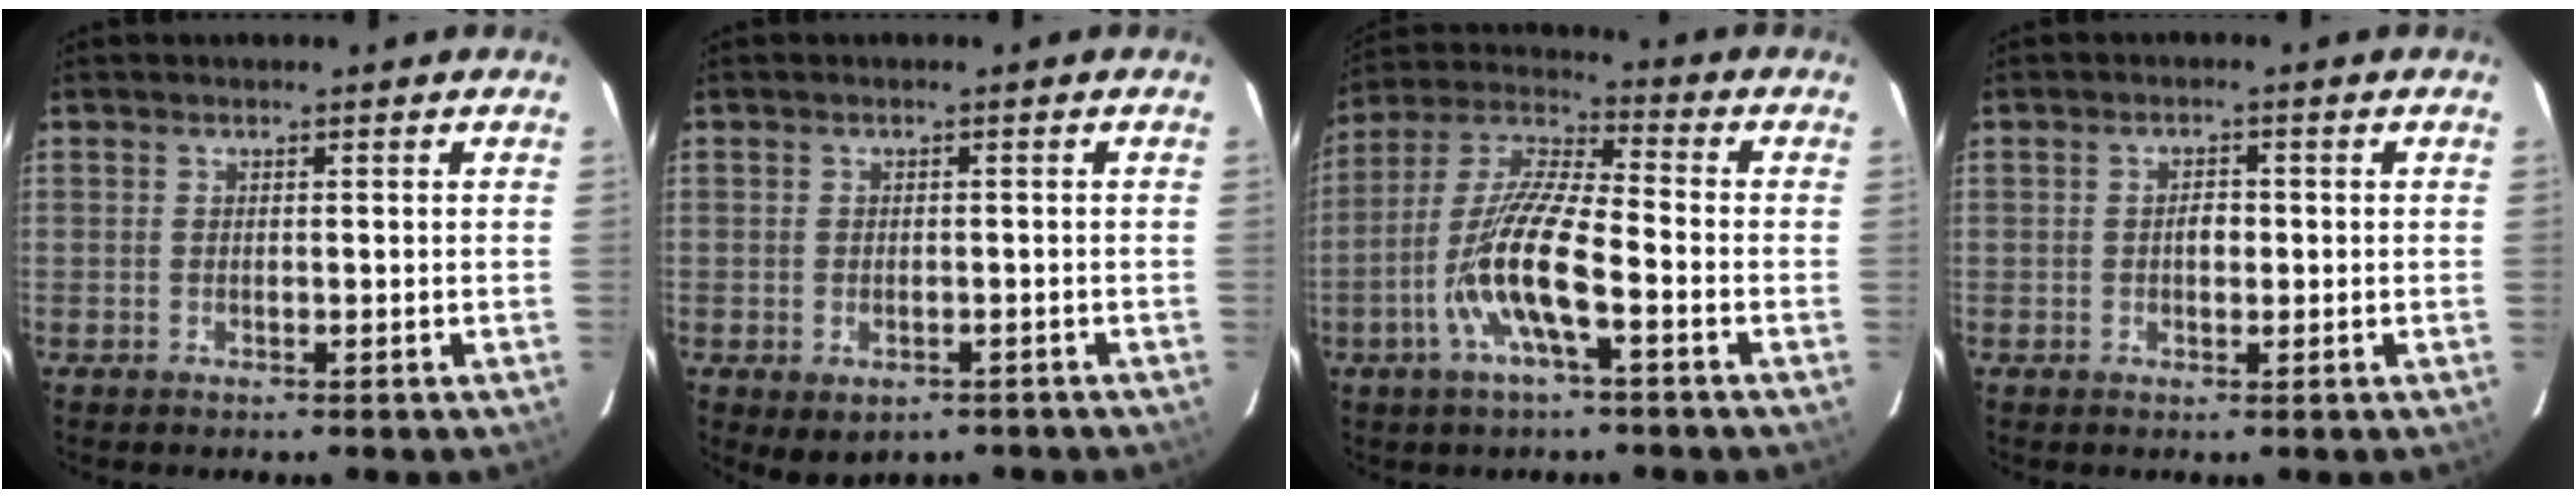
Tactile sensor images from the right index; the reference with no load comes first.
{"total": 3.9, "force": [-1.8, 2.7, 2.1], "torque": [-0.041, -0.009, -0.016]}
{"total": 12.7, "force": [-4.9, 2.5, 11.5], "torque": [-0.236, -0.004, -0.098]}
{"total": 2.2, "force": [-0.1, 1.4, 1.6], "torque": [-0.028, 0.007, -0.004]}